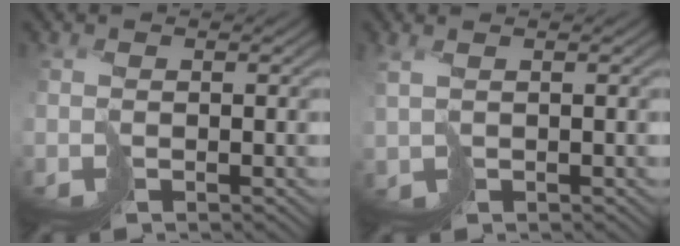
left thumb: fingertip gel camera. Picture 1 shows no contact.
{"total": 1.5, "force": [1.1, 0.3, 1.0], "torque": [-0.030, -0.004, 0.024]}